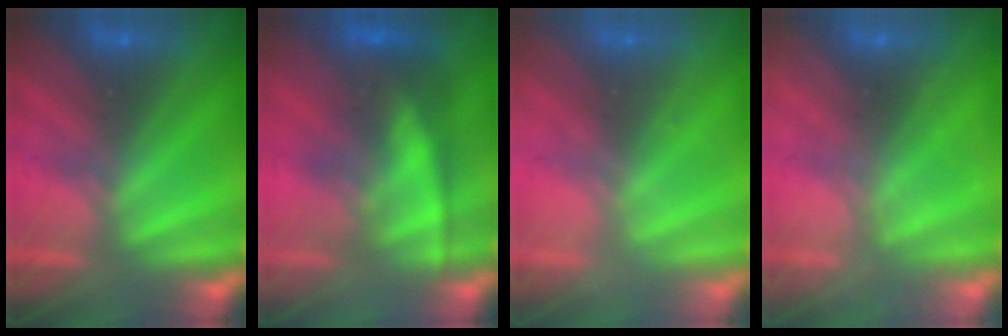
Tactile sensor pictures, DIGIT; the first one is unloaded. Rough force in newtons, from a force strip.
{"total": 2.7}
{"total": 2.1}
{"total": 2.2}